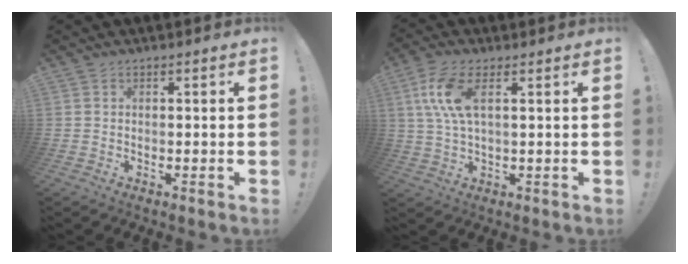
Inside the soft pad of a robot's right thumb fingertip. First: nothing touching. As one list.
[{"total": 9.8, "force": [3.1, 4.1, 8.4], "torque": [-0.172, -0.007, 0.056]}]